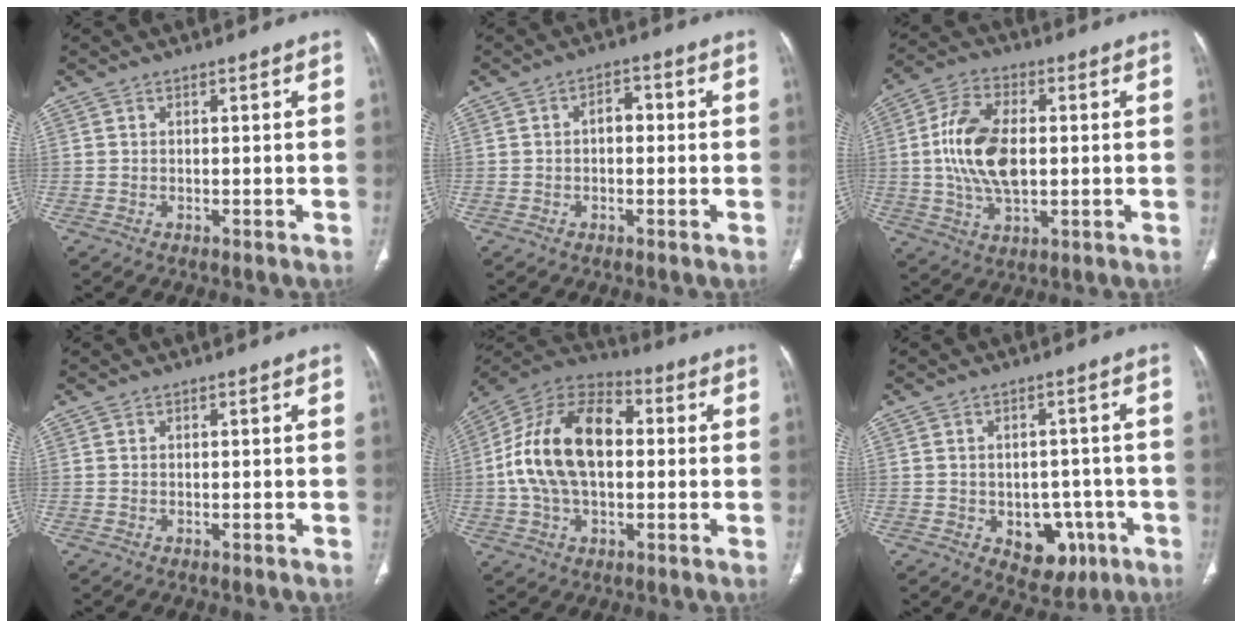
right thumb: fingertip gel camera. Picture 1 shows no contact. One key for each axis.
{"total": 3.2, "fx": -0.1, "fy": 2.1, "fz": 2.4, "tx": -0.027, "ty": 0.014, "tz": -0.008}
{"total": 13.9, "fx": 0.4, "fy": 7.8, "fz": 11.5, "tx": -0.223, "ty": 0.010, "tz": 0.008}
{"total": 0.0}
{"total": 19.1, "fx": 1.0, "fy": 11.6, "fz": 15.2, "tx": -0.279, "ty": 0.032, "tz": 0.012}
{"total": 8.9, "fx": -3.2, "fy": 6.4, "fz": 5.3, "tx": -0.031, "ty": 0.021, "tz": -0.027}